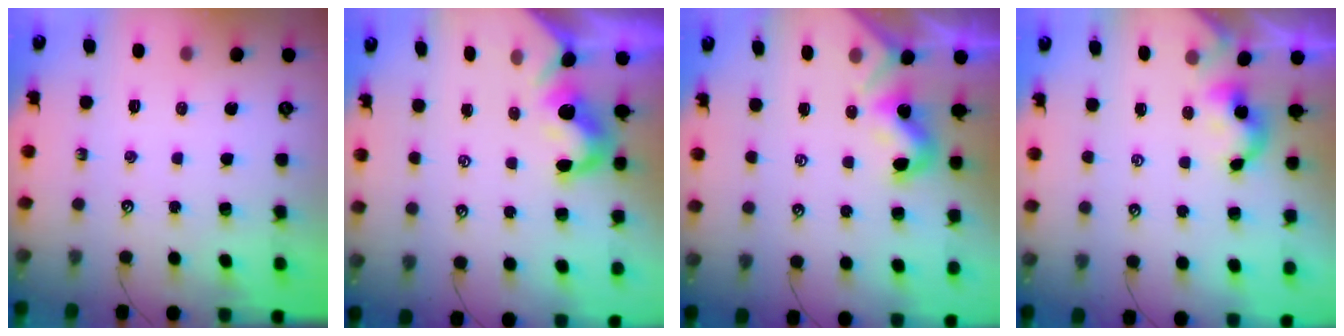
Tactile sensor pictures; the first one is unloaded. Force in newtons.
{"total": 2.4, "press": 2.3, "slide": 0.7}
{"total": 1.6, "press": 1.6, "slide": 0.3}
{"total": 0.6, "press": 0.5, "slide": 0.2}